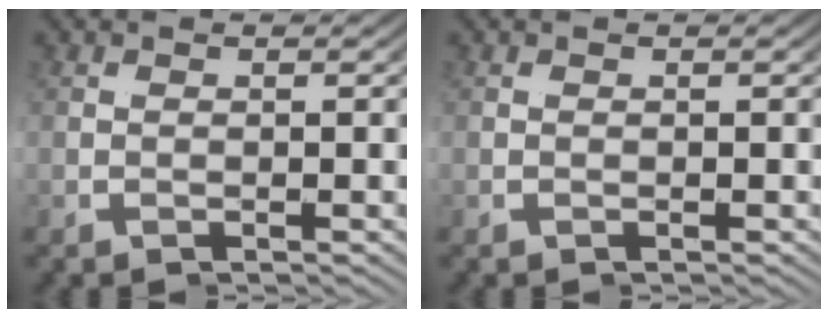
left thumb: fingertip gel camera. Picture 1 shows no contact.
{"total": 0.0}